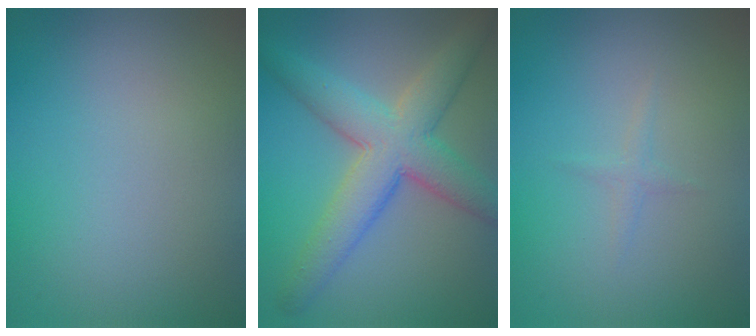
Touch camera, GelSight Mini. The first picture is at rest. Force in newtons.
{"total": 7.4, "press": 7.4, "slide": 0.4}
{"total": 0.8, "press": 0.8, "slide": 0.1}